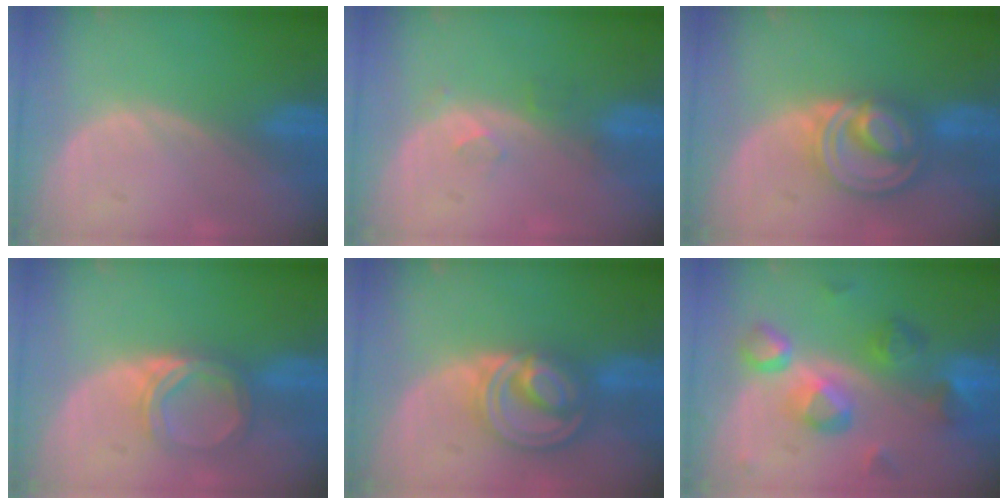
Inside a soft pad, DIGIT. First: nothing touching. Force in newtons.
{"total": 2.3, "press": 2.0, "slide": 1.1}
{"total": 8.6, "press": 7.3, "slide": 4.6}
{"total": 5.2, "press": 4.6, "slide": 2.5}
{"total": 8.7, "press": 7.3, "slide": 4.6}
{"total": 9.2, "press": 8.4, "slide": 3.8}